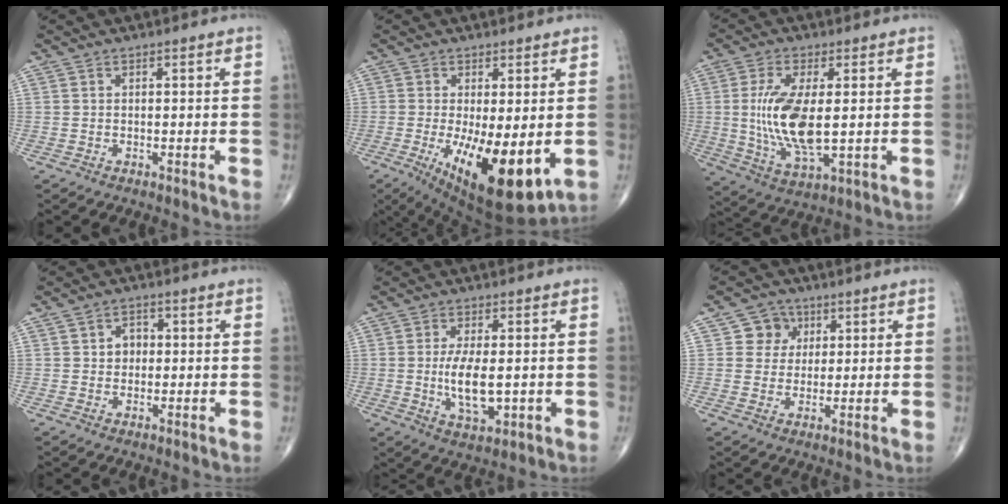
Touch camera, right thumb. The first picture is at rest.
{"total": 15.1, "force": [-3.2, 5.2, 13.8], "torque": [-0.217, -0.033, -0.031]}
{"total": 13.0, "force": [0.5, 5.0, 11.9], "torque": [-0.249, -0.019, 0.017]}
{"total": 3.3, "force": [0.3, 2.8, 1.8], "torque": [-0.009, 0.006, 0.001]}
{"total": 8.4, "force": [-0.6, 3.6, 7.5], "torque": [-0.133, -0.015, -0.006]}
{"total": 5.3, "force": [1.7, 4.9, 1.0], "torque": [0.016, 0.001, 0.023]}